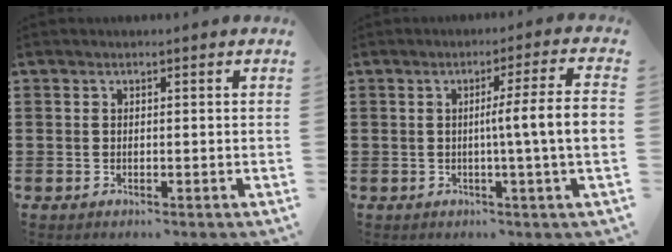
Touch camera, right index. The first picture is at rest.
{"total": 7.1, "force": [-0.2, -0.8, 7.0], "torque": [-0.126, -0.008, -0.010]}